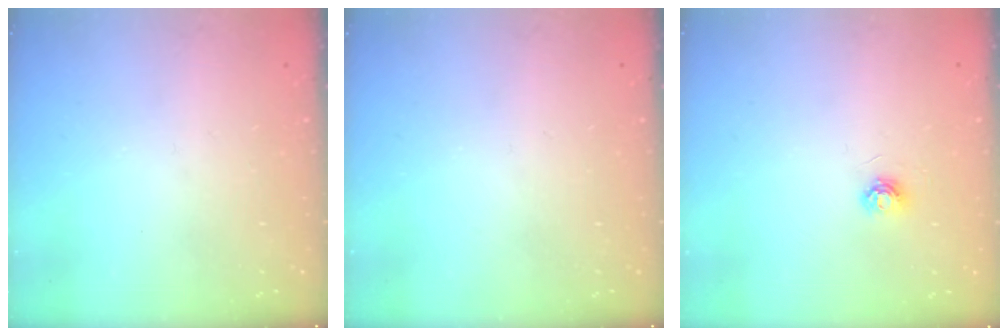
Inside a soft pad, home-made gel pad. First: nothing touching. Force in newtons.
{"total": 0.0}
{"total": 4.5, "press": 4.5, "slide": 0.5}